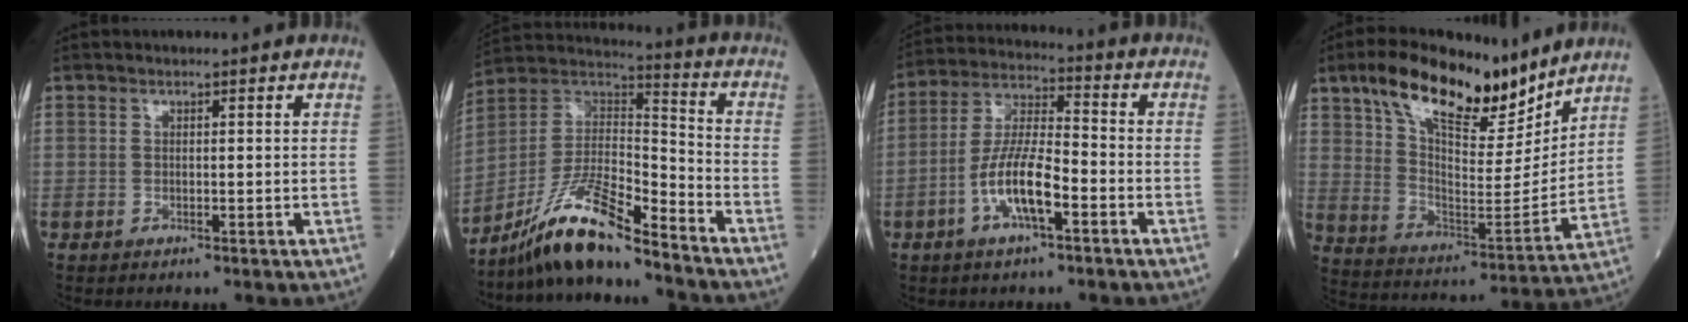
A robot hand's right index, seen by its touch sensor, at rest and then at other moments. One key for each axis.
{"total": 14.0, "fx": -11.2, "fy": 1.3, "fz": 8.3, "tx": -0.159, "ty": 0.010, "tz": -0.203}
{"total": 10.2, "fx": -3.8, "fy": 2.5, "fz": 9.2, "tx": -0.185, "ty": 0.007, "tz": -0.074}
{"total": 18.3, "fx": 13.1, "fy": 5.6, "fz": 11.5, "tx": -0.204, "ty": 0.002, "tz": 0.234}